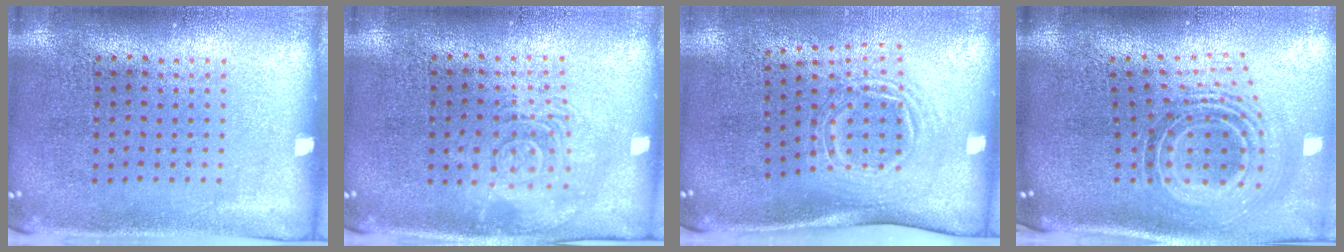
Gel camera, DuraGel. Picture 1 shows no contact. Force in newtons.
{"total": 2.7, "press": 2.7, "slide": 0.4}
{"total": 1.7, "press": 1.2, "slide": 1.2}
{"total": 1.9, "press": 1.4, "slide": 1.2}